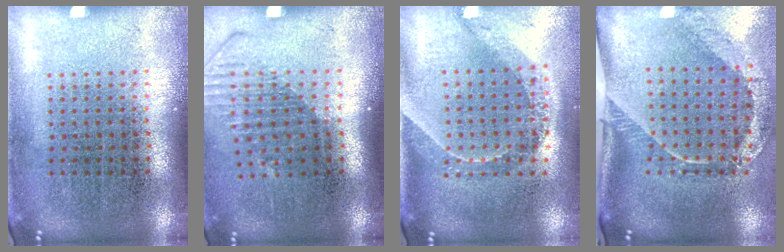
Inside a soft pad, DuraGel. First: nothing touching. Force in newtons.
{"total": 1.5, "press": 1.2, "slide": 1.0}
{"total": 1.6, "press": 1.3, "slide": 0.9}
{"total": 2.6, "press": 1.7, "slide": 1.9}